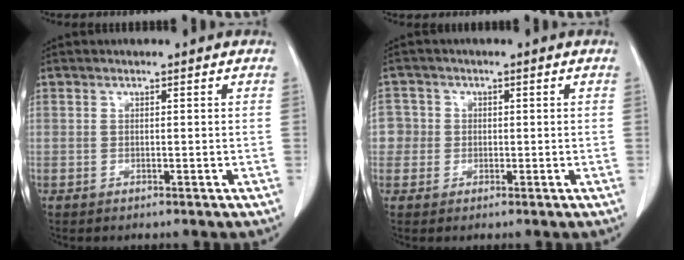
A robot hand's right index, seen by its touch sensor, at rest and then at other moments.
{"total": 3.2, "force": [0.0, 3.2, -0.1], "torque": [0.017, 0.012, -0.004]}